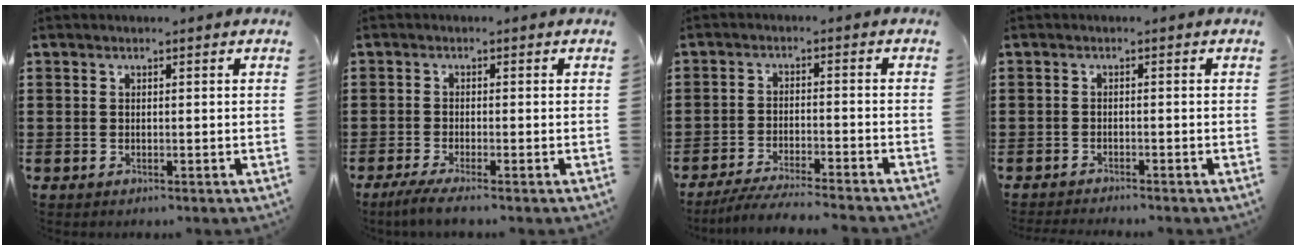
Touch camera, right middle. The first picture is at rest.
{"total": 2.0, "force": [-1.5, -0.1, 1.4], "torque": [-0.039, -0.007, -0.032]}
{"total": 4.6, "force": [-4.3, -0.1, 1.6], "torque": [-0.033, -0.009, -0.085]}
{"total": 1.2, "force": [-1.2, -0.1, 0.1], "torque": [-0.005, -0.001, -0.023]}